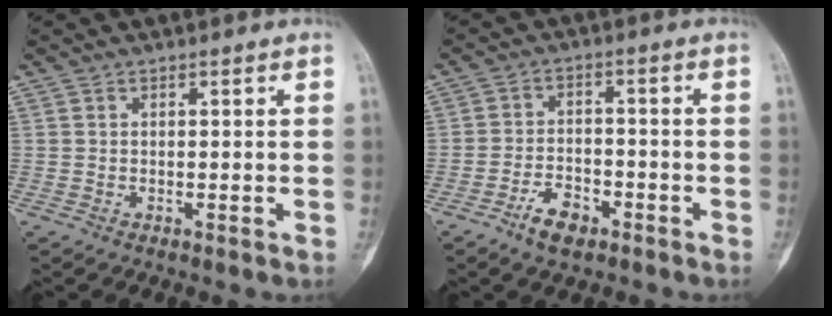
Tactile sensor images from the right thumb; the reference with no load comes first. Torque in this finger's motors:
{"motor_torque": [0.07, -0.07, 0.15, 0.10, 0.10]}